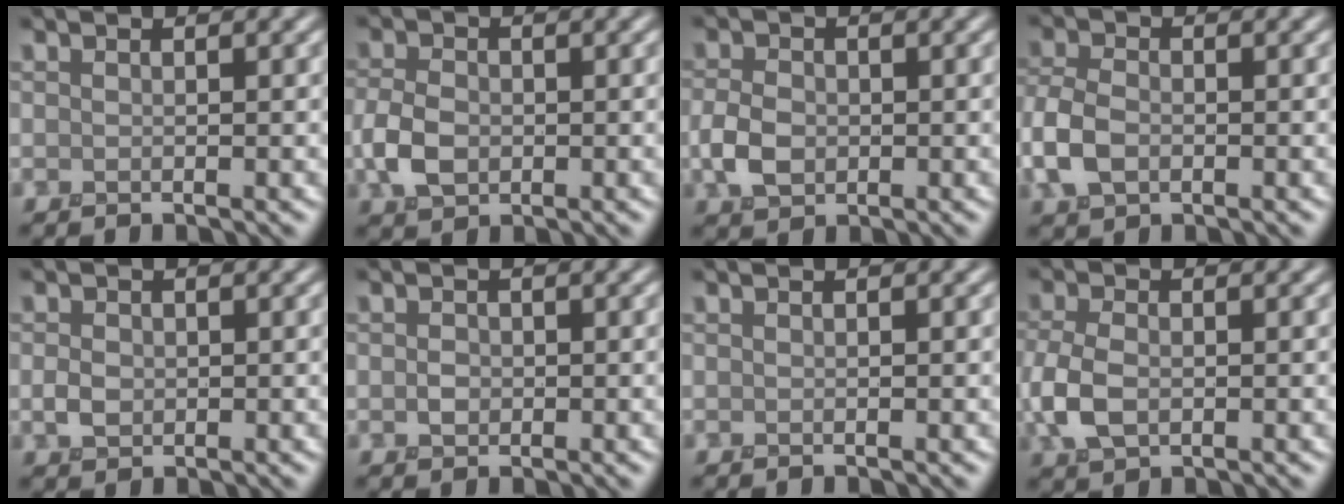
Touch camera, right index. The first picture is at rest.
{"total": 3.3, "force": [-0.7, 2.4, 2.2], "torque": [-0.053, -0.001, -0.018]}
{"total": 2.9, "force": [-0.5, 2.2, 1.9], "torque": [-0.043, 0.001, -0.015]}
{"total": 4.1, "force": [-1.2, 2.7, 2.8], "torque": [-0.074, 0.002, -0.033]}
{"total": 1.4, "force": [-0.1, 1.2, 0.8], "torque": [-0.018, 0.000, -0.006]}
{"total": 1.0, "force": [-0.1, 0.9, 0.4], "torque": [-0.009, 0.000, -0.005]}
{"total": 0.0}
{"total": 3.6, "force": [-0.6, 2.3, 2.7], "torque": [-0.074, -0.002, -0.015]}